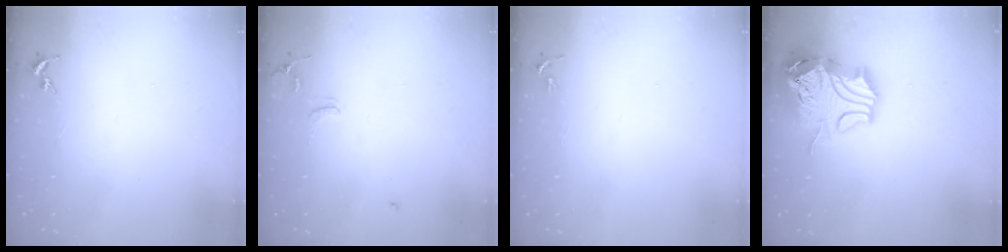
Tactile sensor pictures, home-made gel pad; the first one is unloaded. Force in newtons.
{"total": 6.4, "press": 6.3, "slide": 0.8}
{"total": 3.3, "press": 3.2, "slide": 0.4}
{"total": 18.6, "press": 18.4, "slide": 2.7}